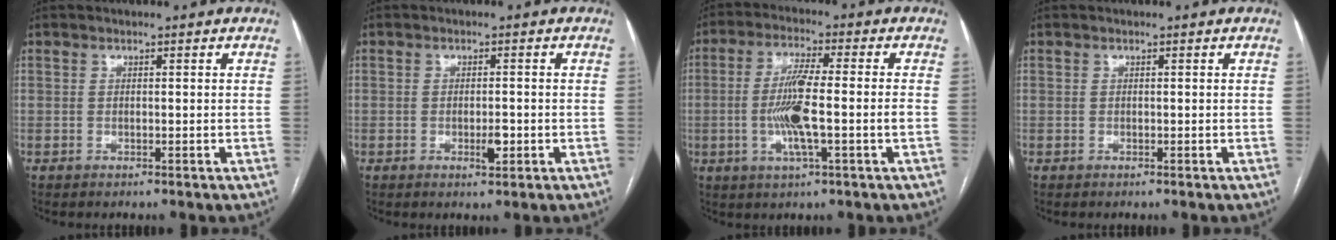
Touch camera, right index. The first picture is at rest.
{"total": 2.2, "force": [-0.7, 0.7, 2.0], "torque": [-0.034, -0.001, -0.008]}
{"total": 8.9, "force": [-1.6, 0.3, 8.8], "torque": [-0.173, 0.002, -0.031]}
{"total": 0.0}